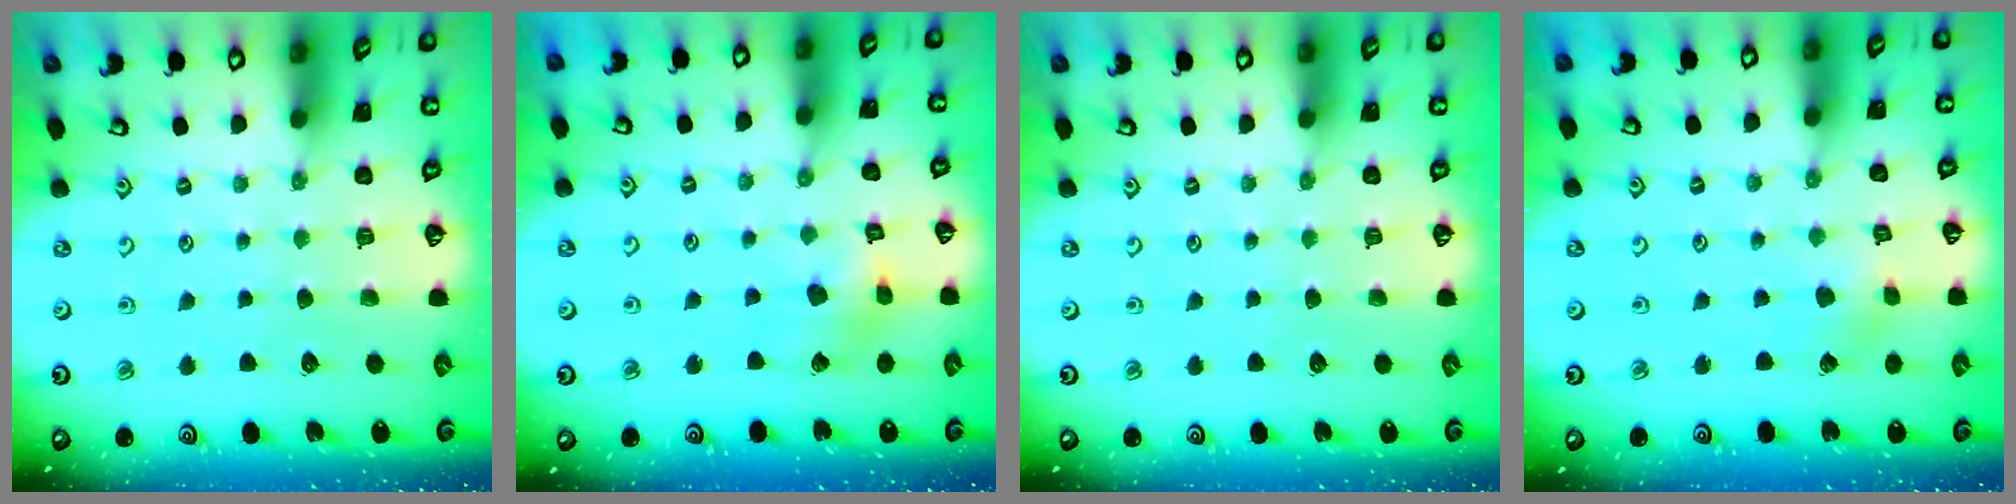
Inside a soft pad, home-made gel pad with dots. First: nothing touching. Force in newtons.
{"total": 7.1, "press": 7.0, "slide": 0.9}
{"total": 0.0}
{"total": 2.4, "press": 2.4, "slide": 0.2}